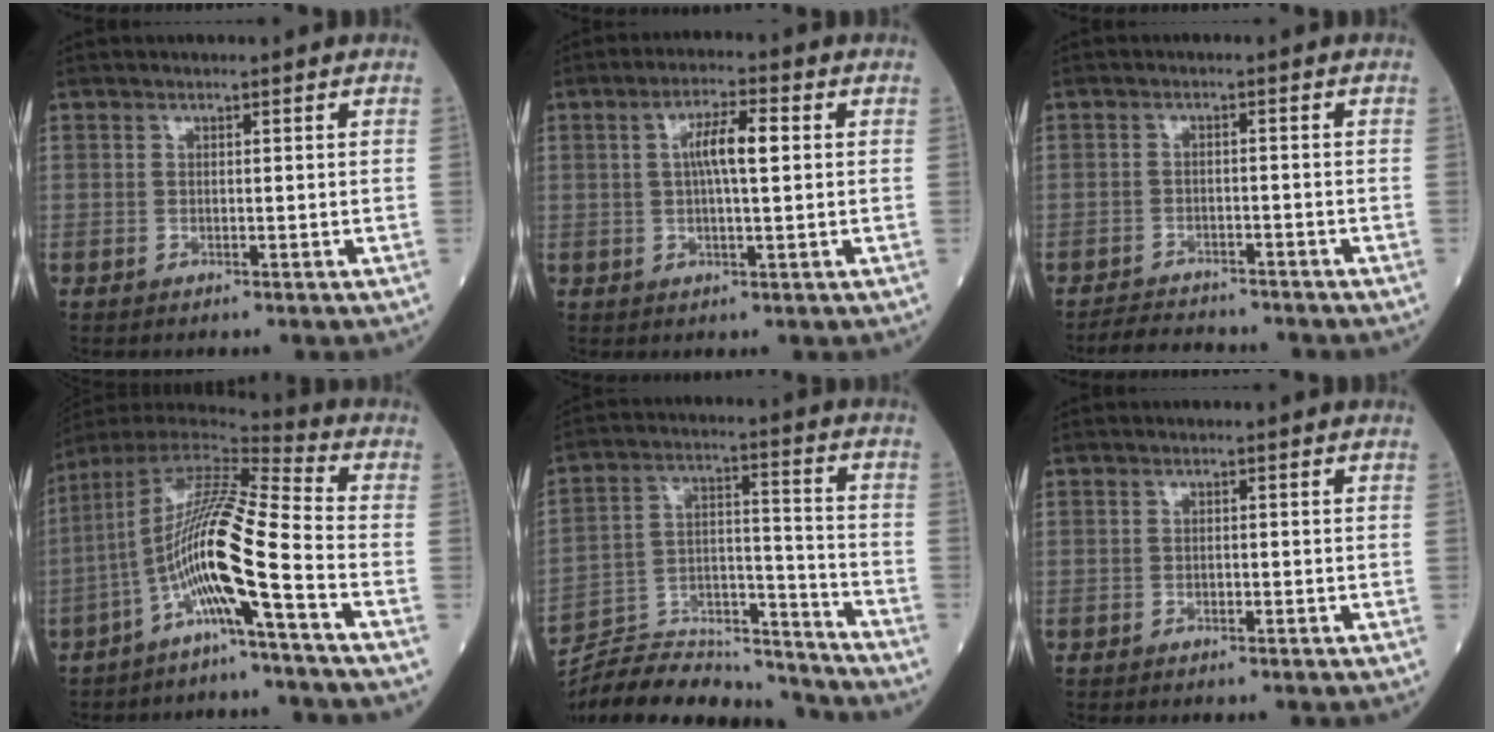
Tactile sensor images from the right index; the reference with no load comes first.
{"total": 5.6, "force": [1.0, 0.8, 5.5], "torque": [-0.099, 0.011, 0.016]}
{"total": 5.9, "force": [-5.7, 1.2, 1.3], "torque": [-0.021, -0.008, -0.089]}
{"total": 13.3, "force": [-5.1, -0.5, 12.2], "torque": [-0.234, 0.009, -0.104]}
{"total": 19.3, "force": [-18.7, 2.5, 4.0], "torque": [-0.086, 0.024, -0.297]}
{"total": 0.5, "force": [-0.3, 0.2, 0.3], "torque": [-0.006, 0.001, -0.006]}